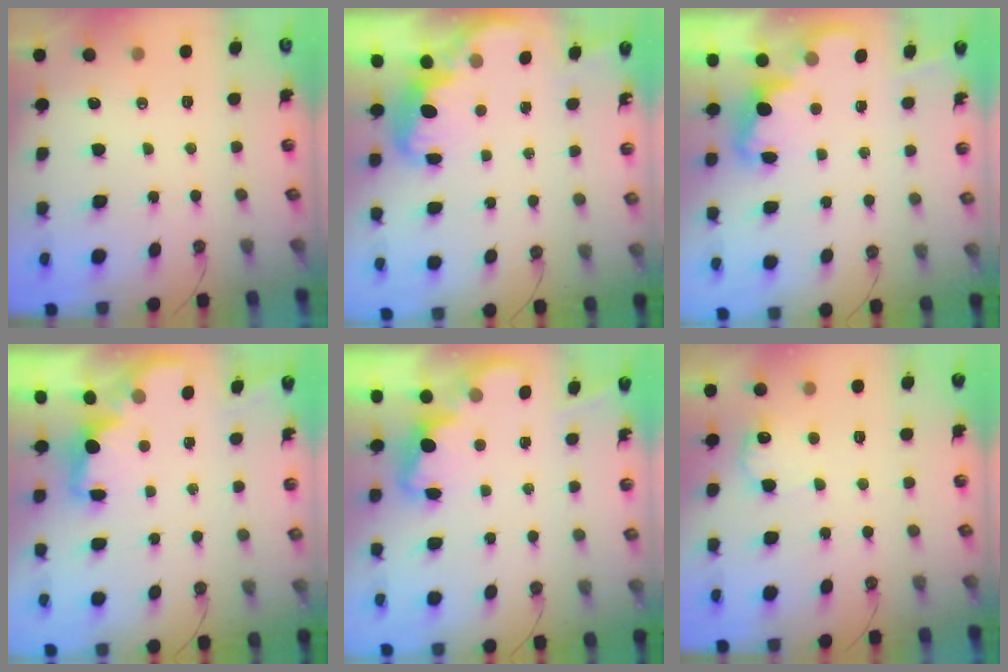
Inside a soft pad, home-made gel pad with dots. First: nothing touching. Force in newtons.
{"total": 2.8, "press": 2.7, "slide": 0.6}
{"total": 2.3, "press": 2.3, "slide": 0.5}
{"total": 1.7, "press": 1.5, "slide": 0.8}
{"total": 2.0, "press": 1.9, "slide": 0.5}
{"total": 8.6, "press": 8.6, "slide": 0.4}